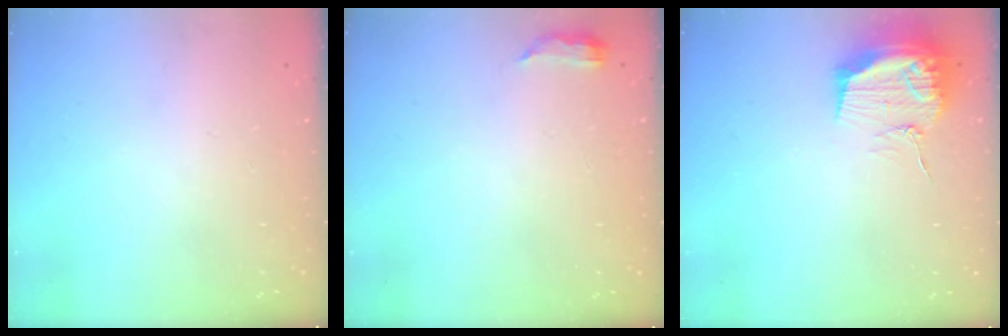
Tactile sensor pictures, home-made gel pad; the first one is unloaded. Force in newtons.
{"total": 5.1, "press": 4.8, "slide": 1.7}
{"total": 16.1, "press": 16.1, "slide": 0.2}